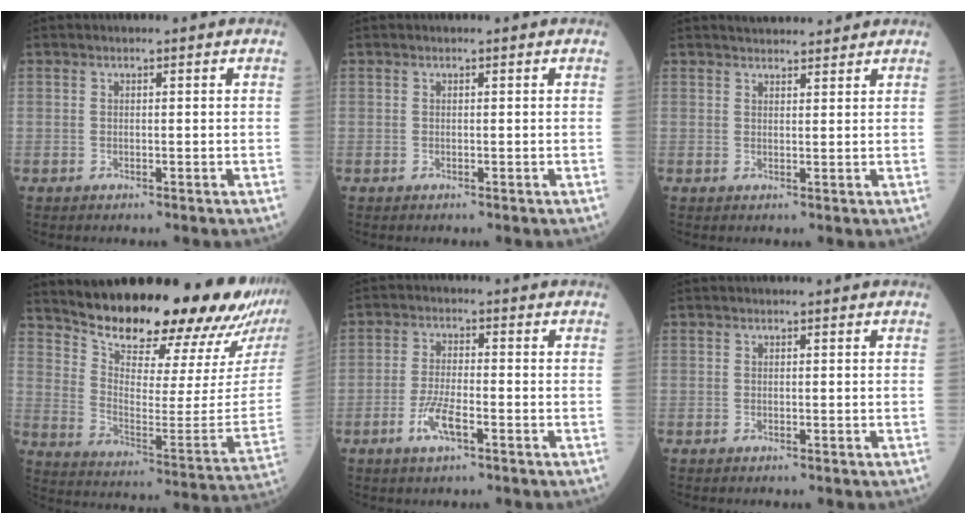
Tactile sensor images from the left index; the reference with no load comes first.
{"total": 0.0}
{"total": 5.9, "force": [5.6, 1.2, 1.7], "torque": [-0.020, 0.020, 0.074]}
{"total": 26.5, "force": [23.0, 2.3, 12.9], "torque": [-0.207, -0.094, 0.319]}
{"total": 4.6, "force": [-2.2, 1.0, 3.9], "torque": [-0.087, -0.003, -0.045]}
{"total": 0.0}